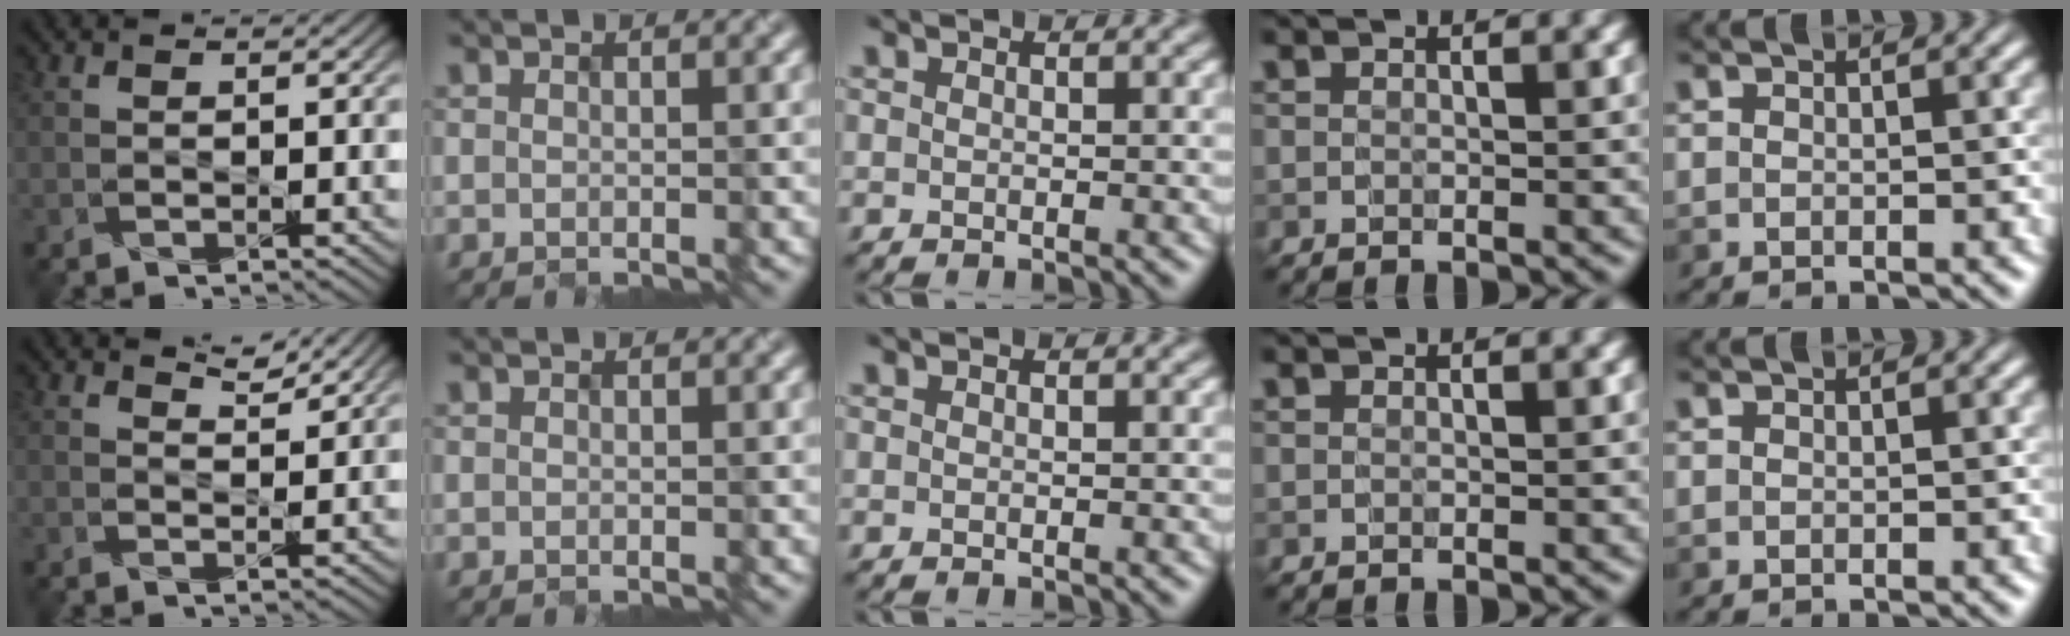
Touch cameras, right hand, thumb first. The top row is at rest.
{"thumb": {"total": 2.4, "force": [2.4, 0.3, 0.4], "torque": [-0.005, -0.009, 0.045]}}